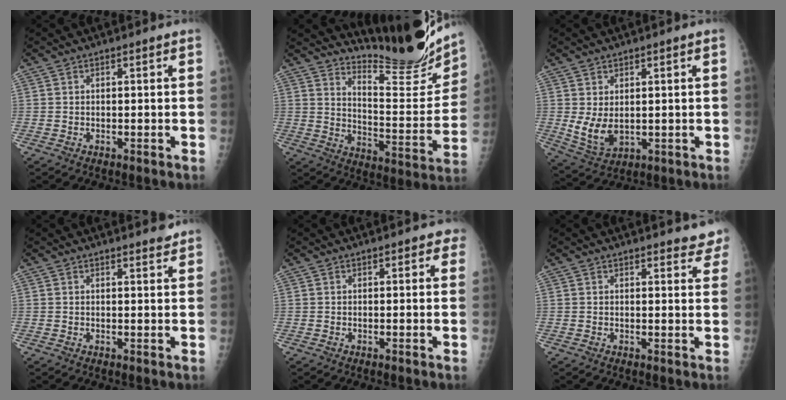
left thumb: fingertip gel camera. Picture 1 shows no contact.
{"total": 18.6, "force": [17.1, 2.7, 6.9], "torque": [-0.071, -0.158, 0.240]}
{"total": 6.1, "force": [0.4, 3.8, 4.8], "torque": [-0.088, -0.010, 0.023]}
{"total": 1.7, "force": [1.7, 0.3, 0.5], "torque": [-0.001, -0.012, 0.022]}
{"total": 1.7, "force": [1.1, 1.0, 0.9], "torque": [0.009, 0.000, 0.005]}
{"total": 5.3, "force": [4.8, 1.5, 1.6], "torque": [0.010, -0.020, 0.041]}